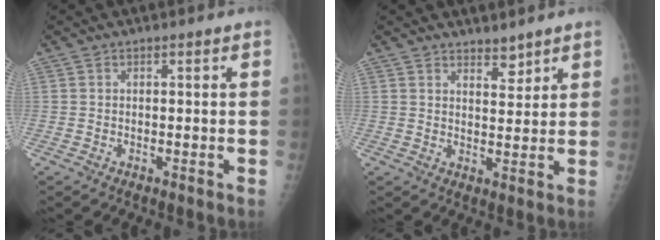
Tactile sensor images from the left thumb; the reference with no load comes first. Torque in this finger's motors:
{"motor_torque": [-0.36, 0.21, 0.08, -0.01, -0.06]}